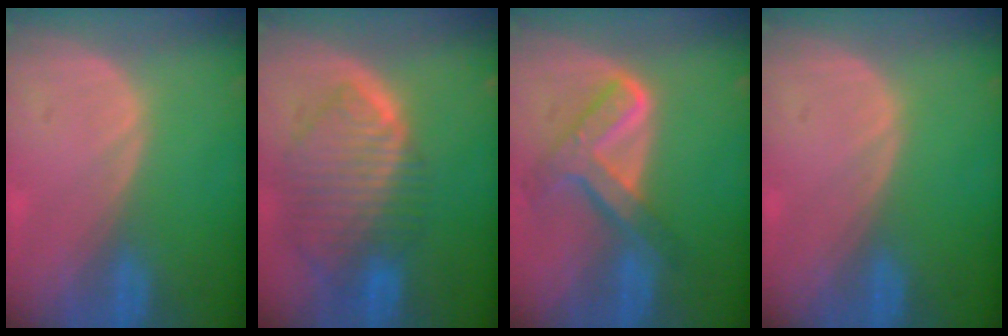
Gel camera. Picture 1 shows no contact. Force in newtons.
{"total": 9.9, "press": 8.4, "slide": 5.2}
{"total": 7.7, "press": 6.5, "slide": 4.1}
{"total": 0.0}